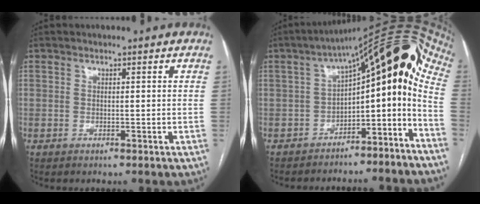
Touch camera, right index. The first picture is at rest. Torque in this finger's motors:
{"motor_torque": [1.08, 0.39, 0.32, 0.04]}